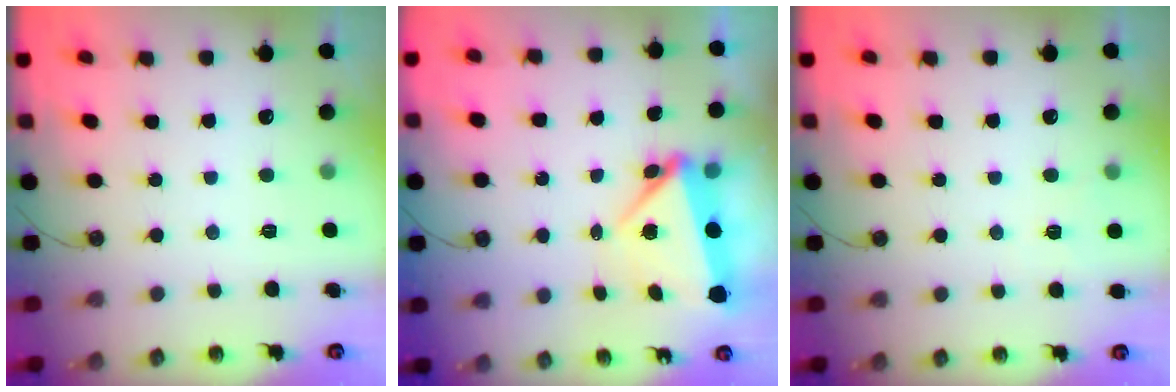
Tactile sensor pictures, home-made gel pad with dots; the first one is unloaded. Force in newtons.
{"total": 5.8, "press": 5.8, "slide": 0.3}
{"total": 2.9, "press": 2.9, "slide": 0.2}